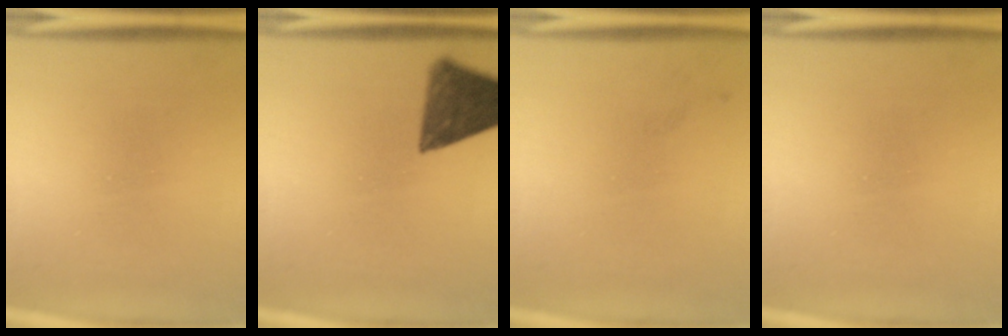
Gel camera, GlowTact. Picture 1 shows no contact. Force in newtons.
{"total": 10.1}
{"total": 1.1}
{"total": 0.0}